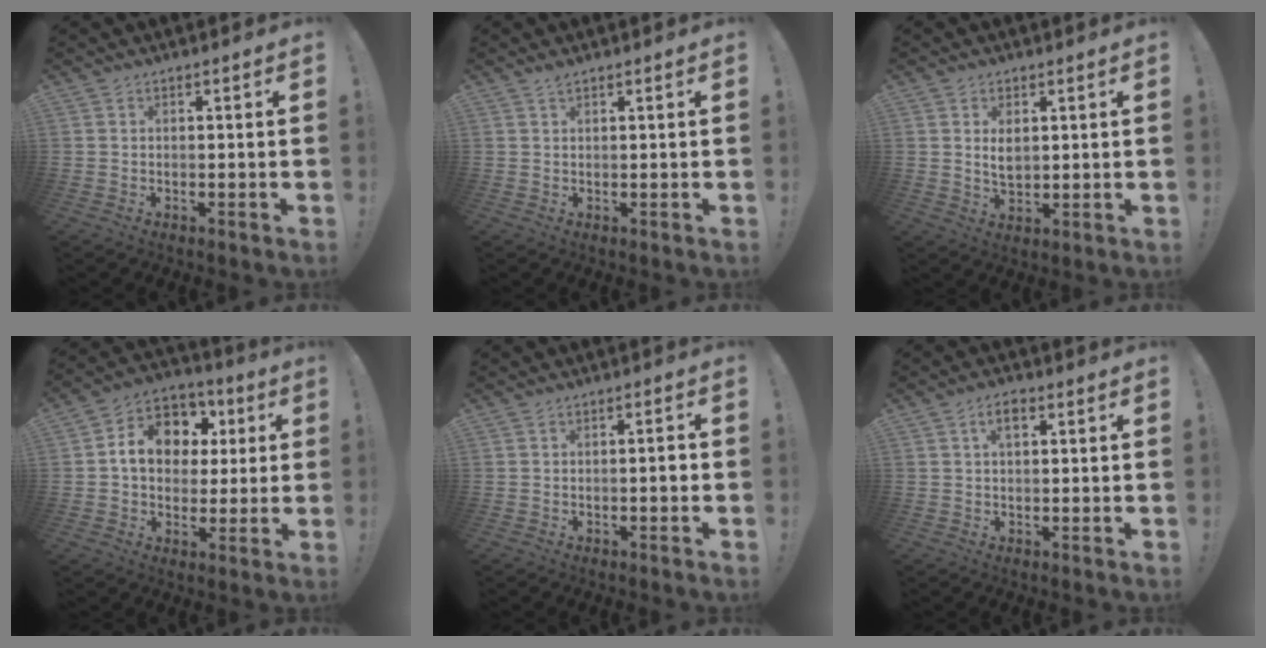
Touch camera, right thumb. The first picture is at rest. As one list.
[{"total": 1.1, "force": [0.9, 0.0, 0.6], "torque": [-0.006, -0.003, 0.016]}, {"total": 4.3, "force": [1.4, 2.5, 3.2], "torque": [-0.040, -0.009, 0.023]}, {"total": 13.8, "force": [2.9, 11.1, 7.6], "torque": [-0.096, -0.007, 0.058]}, {"total": 2.0, "force": [-0.8, 0.3, 1.9], "torque": [-0.029, 0.004, -0.015]}, {"total": 3.9, "force": [1.4, 2.0, 3.0], "torque": [-0.049, 0.003, 0.021]}]